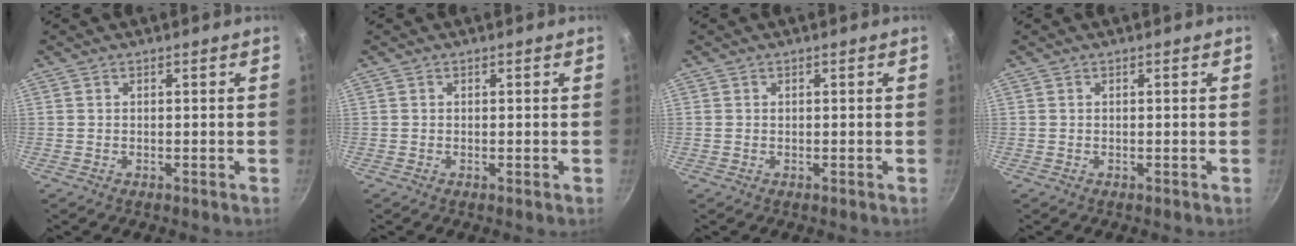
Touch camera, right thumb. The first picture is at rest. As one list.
[{"total": 0.0}, {"total": 0.6, "force": [0.1, 0.5, 0.4], "torque": [-0.010, 0.004, 0.004]}, {"total": 0.0}]